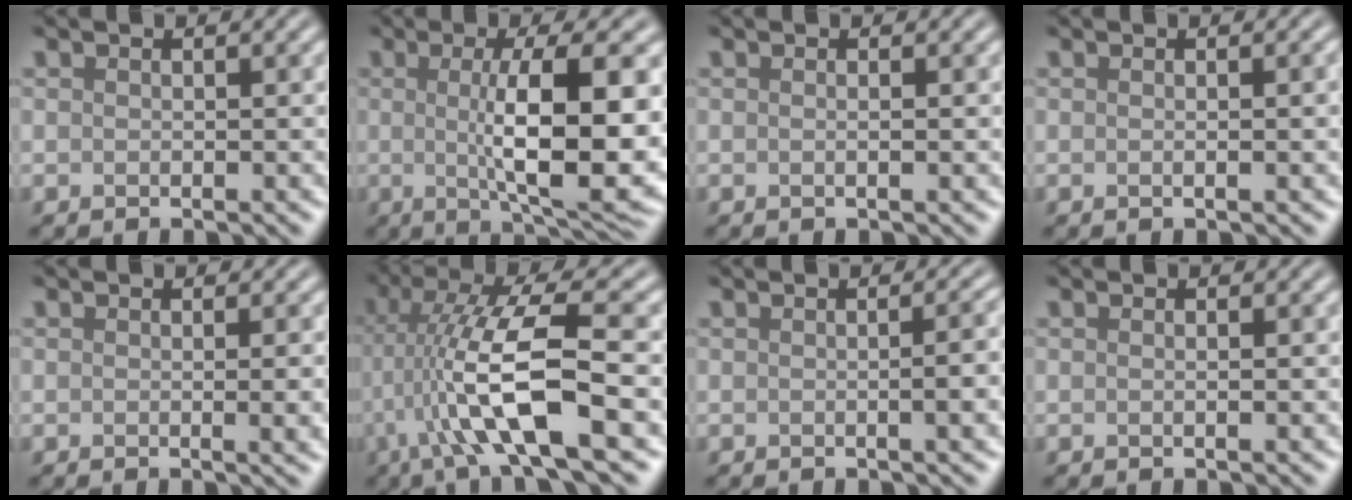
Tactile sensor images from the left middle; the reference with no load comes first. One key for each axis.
{"total": 11.0, "fx": 0.0, "fy": 2.9, "fz": 10.6, "tx": -0.140, "ty": -0.004, "tz": 0.006}
{"total": 1.3, "fx": 0.3, "fy": 0.6, "fz": 1.1, "tx": 0.001, "ty": -0.008, "tz": -0.008}
{"total": 2.4, "fx": 0.3, "fy": 1.1, "fz": 2.1, "tx": -0.006, "ty": 0.002, "tz": -0.013}
{"total": 3.3, "fx": -0.1, "fy": 1.3, "fz": 3.0, "tx": -0.016, "ty": 0.007, "tz": -0.002}
{"total": 9.7, "fx": -1.4, "fy": 2.2, "fz": 9.3, "tx": -0.175, "ty": 0.017, "tz": -0.028}
{"total": 4.3, "fx": -0.2, "fy": 1.5, "fz": 4.0, "tx": -0.025, "ty": 0.013, "tz": -0.004}
{"total": 0.9, "fx": 0.2, "fy": 0.4, "fz": 0.8, "tx": -0.001, "ty": -0.009, "tz": -0.005}